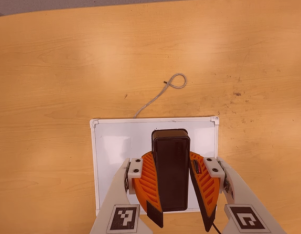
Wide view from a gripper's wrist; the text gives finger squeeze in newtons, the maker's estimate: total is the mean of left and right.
{"total": 9.5, "left": 9.3, "right": 9.7}